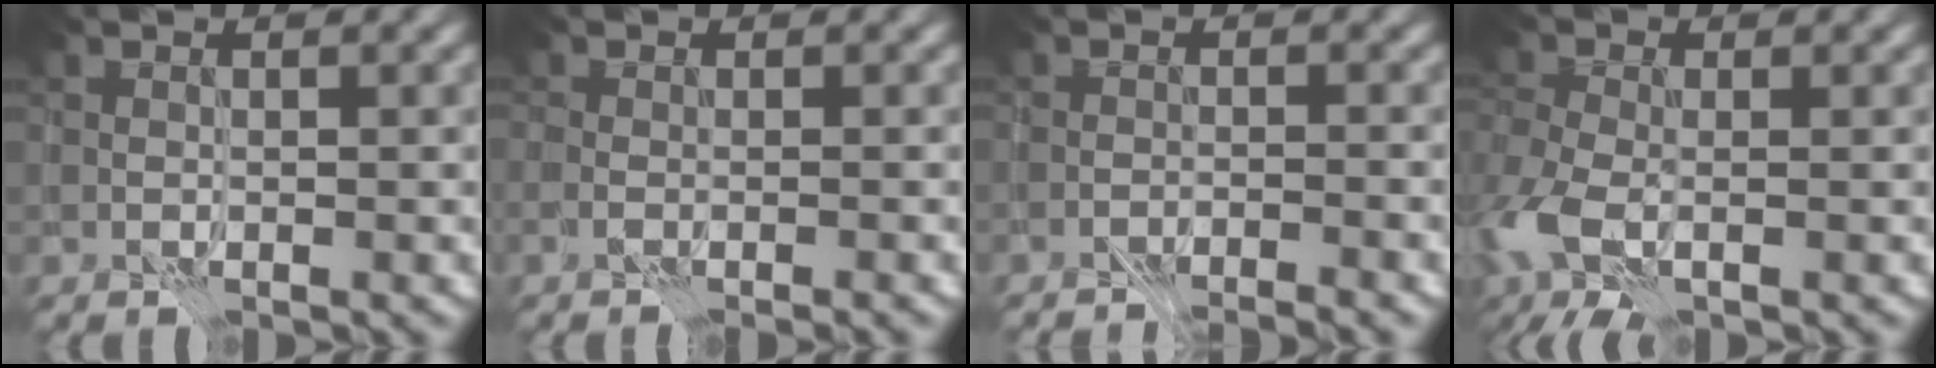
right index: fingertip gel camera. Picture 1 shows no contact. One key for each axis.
{"total": 1.3, "fx": -0.9, "fy": 0.4, "fz": 0.8, "tx": 0.001, "ty": 0.001, "tz": -0.014}
{"total": 3.1, "fx": -3.1, "fy": 0.1, "fz": 0.5, "tx": -0.008, "ty": 0.004, "tz": -0.045}
{"total": 5.8, "fx": -2.2, "fy": 3.0, "fz": 4.4, "tx": -0.093, "ty": -0.015, "tz": -0.040}